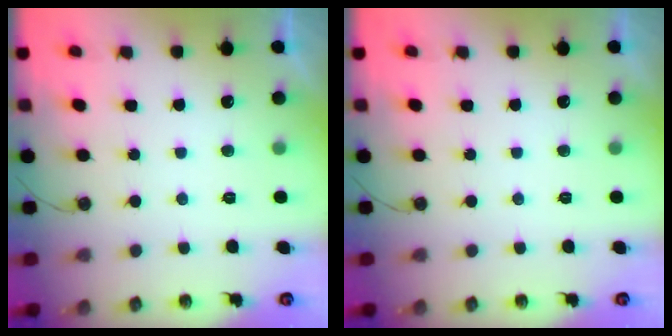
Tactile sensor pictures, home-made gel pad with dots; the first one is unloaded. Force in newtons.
{"total": 0.0}